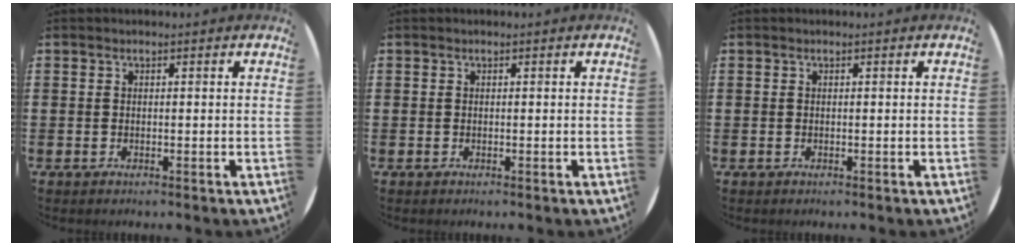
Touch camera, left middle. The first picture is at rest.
{"total": 0.0}
{"total": 0.0}